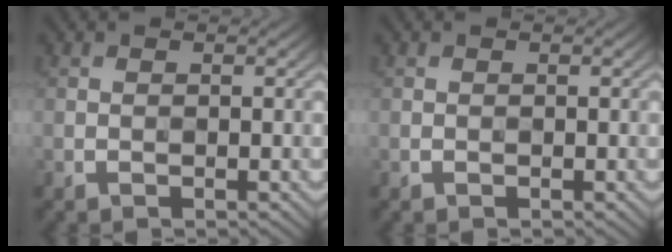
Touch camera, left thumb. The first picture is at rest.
{"total": 0.0}